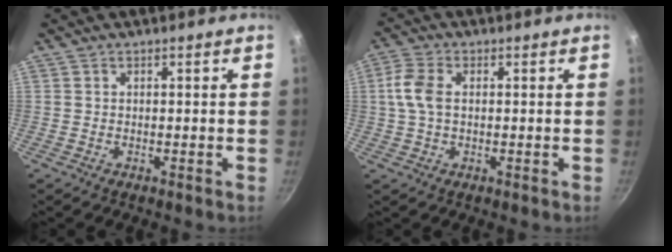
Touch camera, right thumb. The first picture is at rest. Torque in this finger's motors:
{"motor_torque": [0.01, 0.25, 1.02, -0.06, 0.09]}